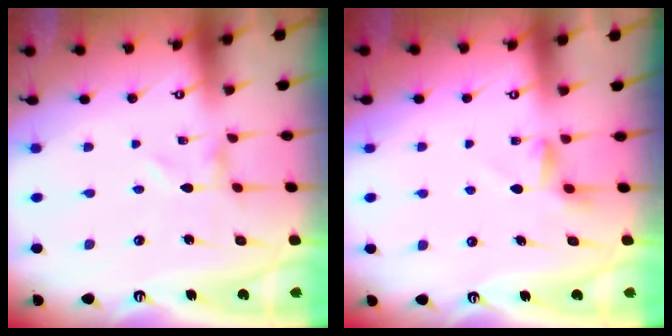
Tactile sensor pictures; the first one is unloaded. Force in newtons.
{"total": 3.6, "press": 3.6, "slide": 0.3}